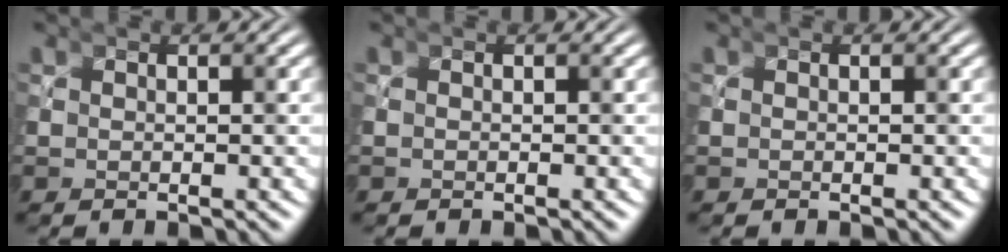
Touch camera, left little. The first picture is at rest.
{"total": 0.0}
{"total": 0.0}